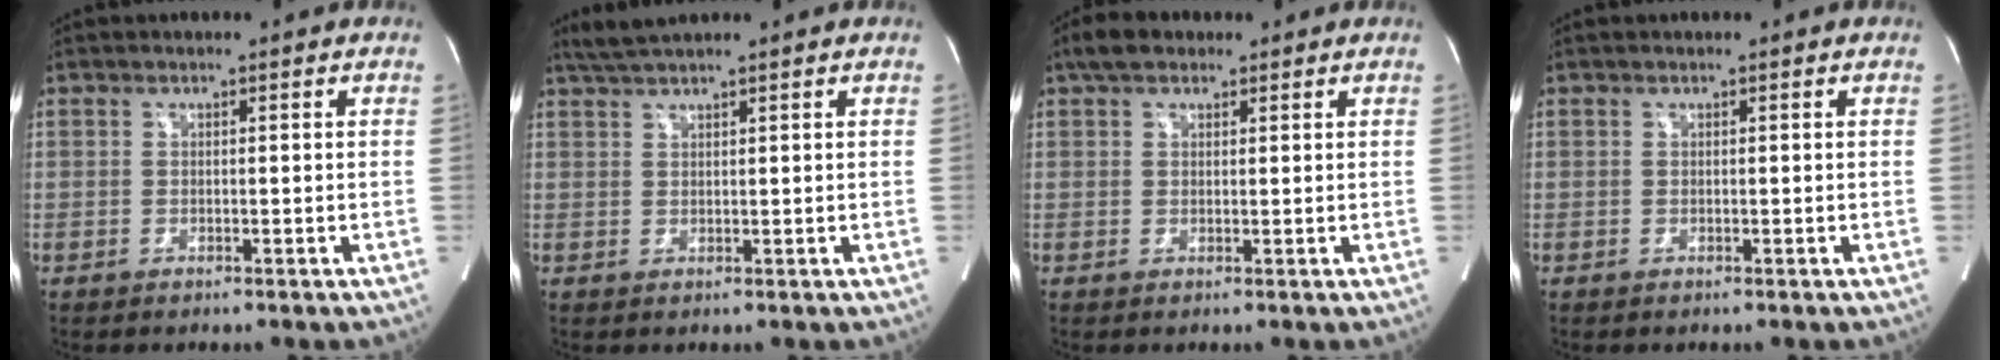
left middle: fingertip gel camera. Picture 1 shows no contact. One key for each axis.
{"total": 3.1, "fx": 2.6, "fy": -0.7, "fz": 1.5, "tx": -0.035, "ty": 0.012, "tz": 0.057}
{"total": 4.0, "fx": 2.8, "fy": 2.1, "fz": 1.9, "tx": -0.042, "ty": 0.023, "tz": 0.051}
{"total": 0.0}